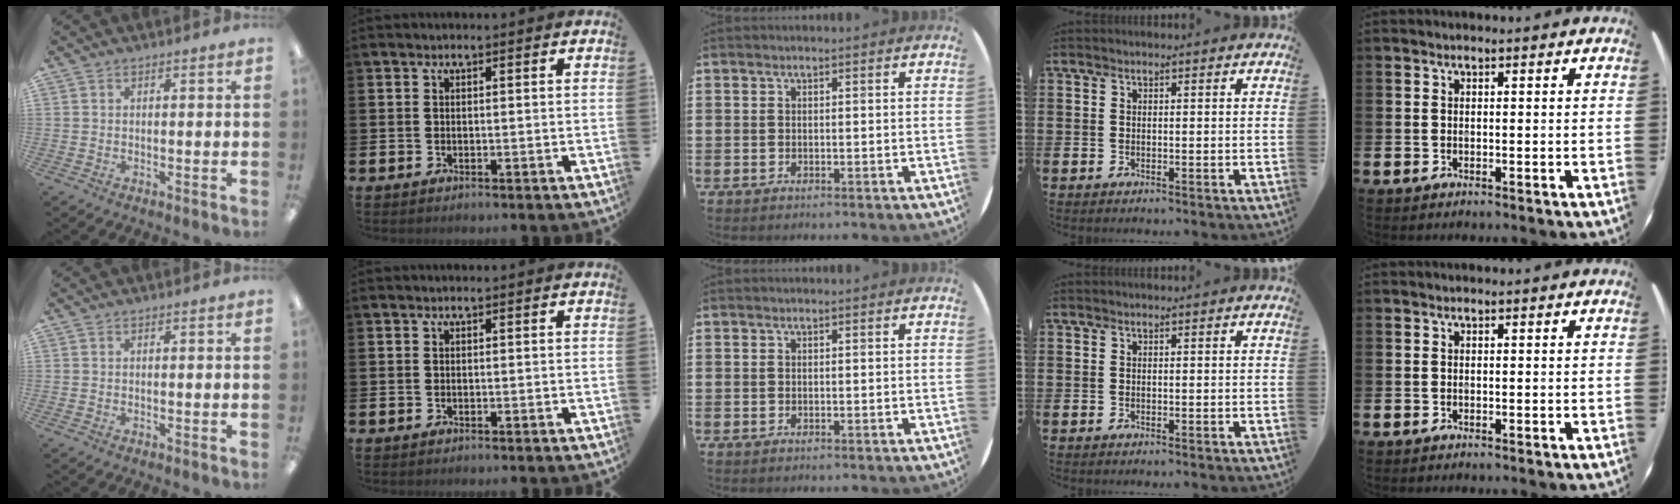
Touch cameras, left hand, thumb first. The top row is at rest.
{}